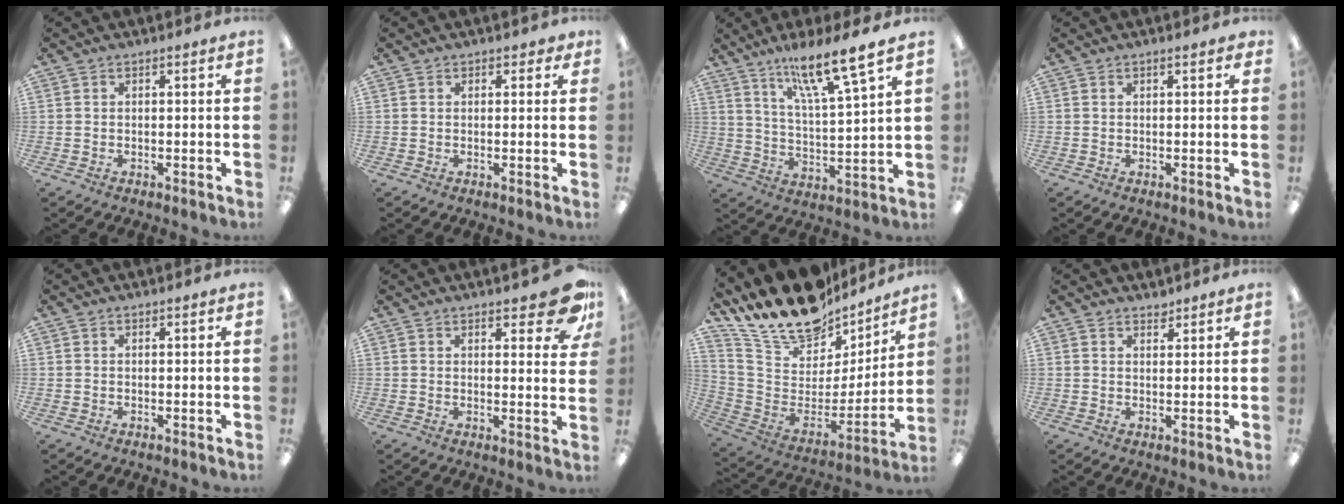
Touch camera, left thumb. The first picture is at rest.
{"total": 1.5, "force": [1.1, 1.0, 0.4], "torque": [-0.001, 0.000, 0.017]}
{"total": 13.4, "force": [10.8, 1.0, 7.9], "torque": [-0.135, -0.066, 0.175]}
{"total": 1.3, "force": [0.9, 0.4, 1.0], "torque": [-0.013, 0.000, 0.013]}
{"total": 0.0}
{"total": 9.0, "force": [6.2, 2.7, 6.0], "torque": [-0.064, -0.036, 0.099]}
{"total": 17.8, "force": [15.1, 7.6, 5.6], "torque": [-0.117, -0.125, 0.271]}
{"total": 2.0, "force": [1.9, 0.5, 0.1], "torque": [0.006, -0.010, 0.035]}